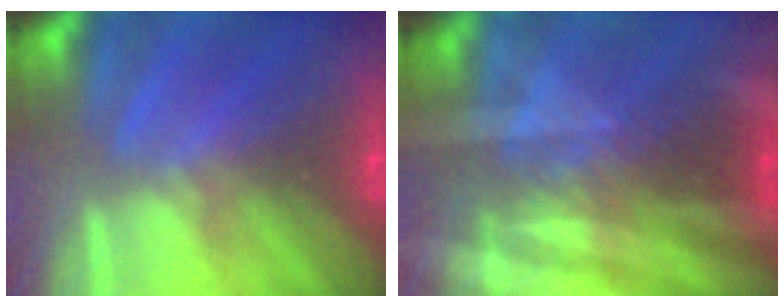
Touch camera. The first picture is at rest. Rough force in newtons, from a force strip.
{"total": 2.9}